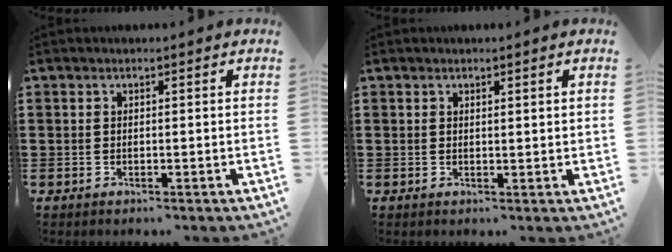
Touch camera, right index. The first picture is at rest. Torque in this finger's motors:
{"motor_torque": [-0.45, 0.21, 0.00, -0.01]}